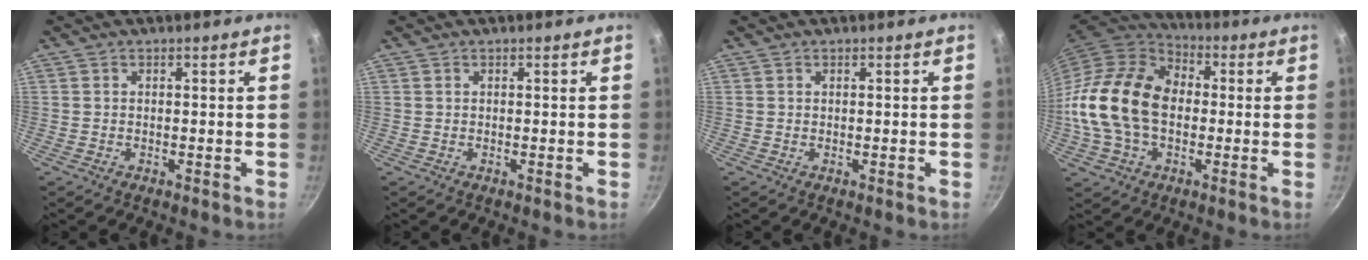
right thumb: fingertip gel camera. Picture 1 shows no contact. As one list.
[{"total": 0.0}, {"total": 0.0}, {"total": 19.4, "force": [-0.9, 13.6, 13.7], "torque": [-0.238, 0.032, -0.027]}]